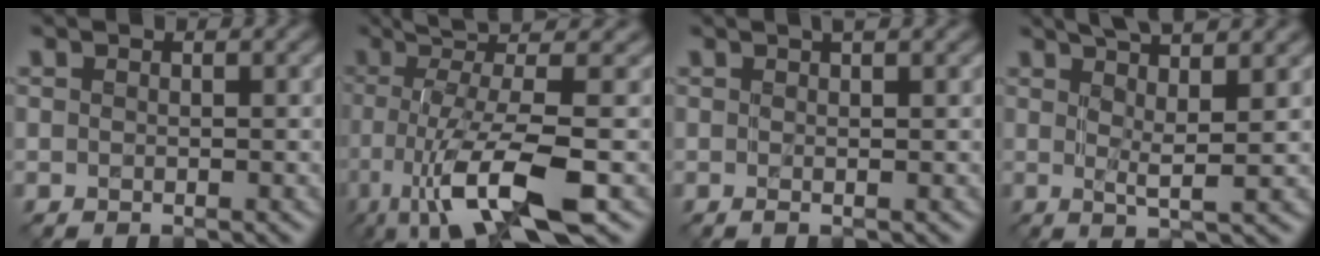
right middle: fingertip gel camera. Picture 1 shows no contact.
{"total": 10.0, "force": [-2.7, 2.4, 9.3], "torque": [-0.152, 0.008, -0.056]}
{"total": 2.4, "force": [0.6, 0.7, 2.3], "torque": [-0.028, 0.002, -0.003]}
{"total": 6.3, "force": [3.1, 1.1, 5.3], "torque": [-0.076, 0.007, 0.044]}